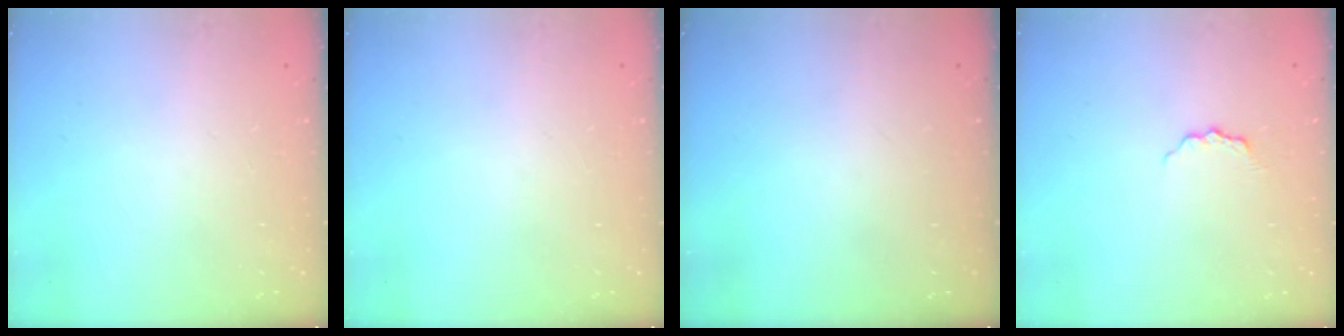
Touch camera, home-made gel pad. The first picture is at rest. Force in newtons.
{"total": 0.0}
{"total": 0.0}
{"total": 4.1, "press": 4.1, "slide": 0.5}